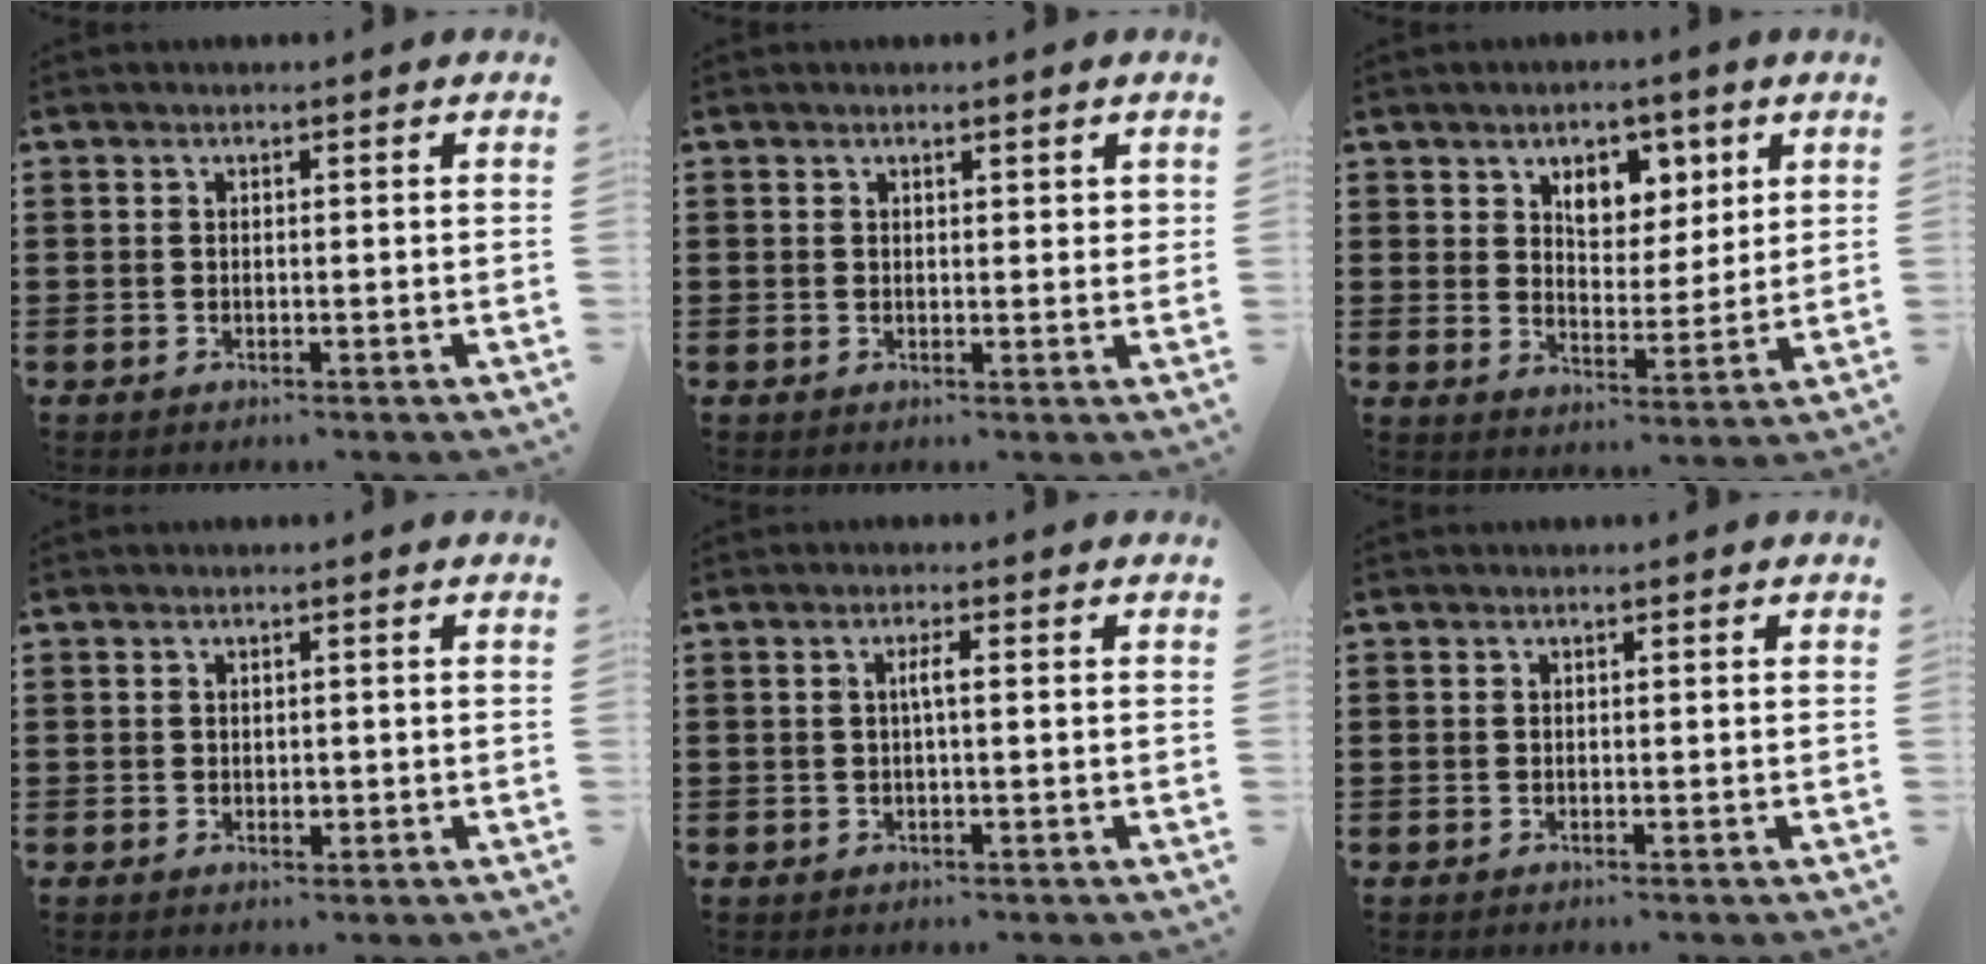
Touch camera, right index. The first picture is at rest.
{"total": 0.9, "force": [0.7, 0.4, 0.4], "torque": [-0.001, 0.000, 0.011]}
{"total": 6.2, "force": [3.5, 4.1, 3.0], "torque": [-0.056, 0.002, 0.058]}
{"total": 1.1, "force": [-0.1, 0.7, 0.8], "torque": [-0.015, 0.003, -0.002]}
{"total": 1.9, "force": [-0.1, 0.1, 1.9], "torque": [-0.037, 0.000, -0.004]}
{"total": 0.0}